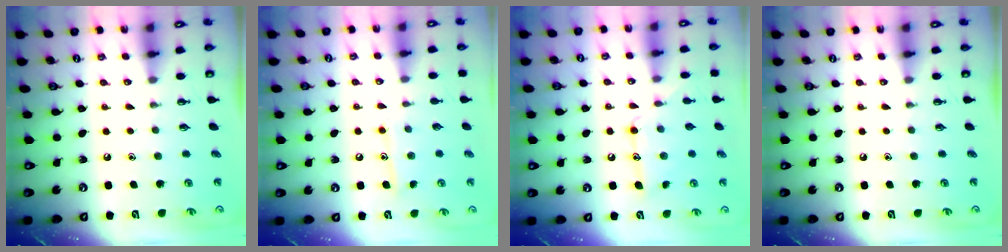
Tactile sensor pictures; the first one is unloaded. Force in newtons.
{"total": 9.5, "press": 9.5, "slide": 0.7}
{"total": 13.8, "press": 13.7, "slide": 1.0}
{"total": 0.0}